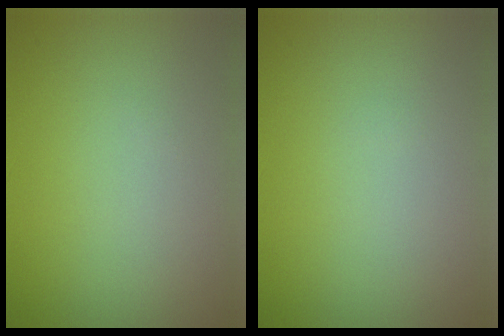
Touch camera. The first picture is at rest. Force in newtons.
{"total": 0.0}